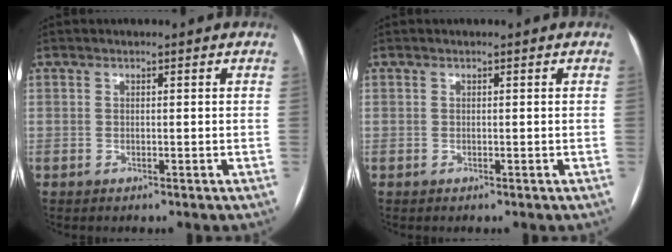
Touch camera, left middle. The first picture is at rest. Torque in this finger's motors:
{"motor_torque": [0.04, 0.04, 0.00, 0.00]}